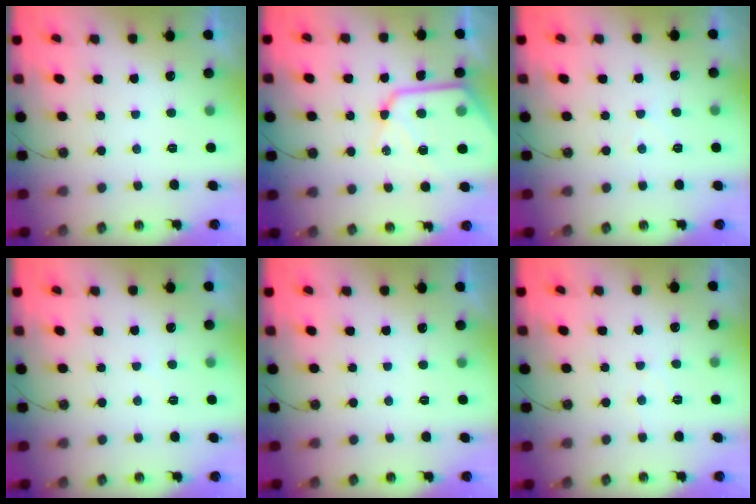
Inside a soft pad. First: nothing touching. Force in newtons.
{"total": 15.8, "press": 15.8, "slide": 1.4}
{"total": 2.5, "press": 2.5, "slide": 0.4}
{"total": 1.9, "press": 1.9, "slide": 0.3}
{"total": 0.0}
{"total": 3.4, "press": 3.4, "slide": 0.5}